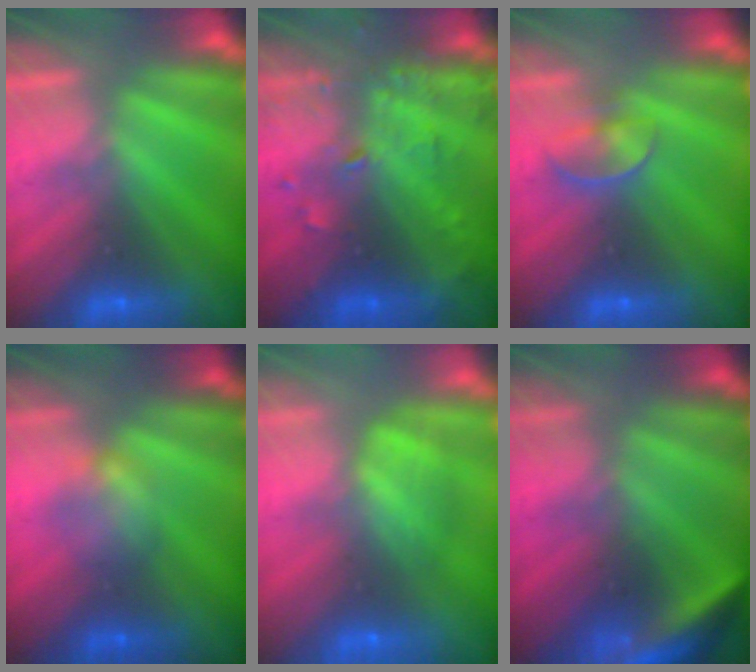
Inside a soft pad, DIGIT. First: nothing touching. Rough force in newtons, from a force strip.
{"total": 6.8}
{"total": 2.3}
{"total": 2.2}
{"total": 7.0}
{"total": 3.7}